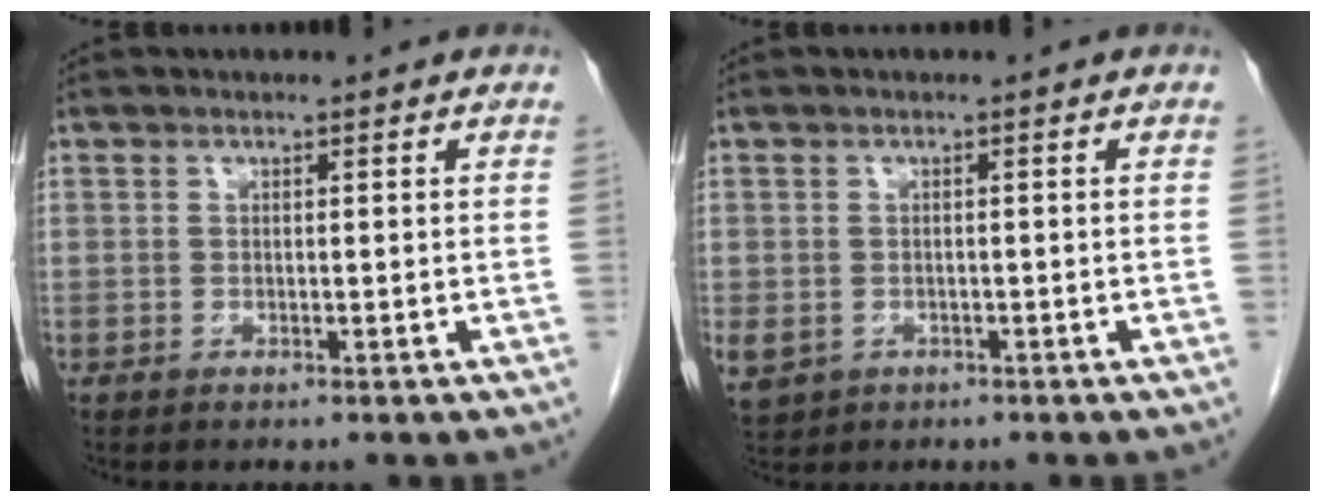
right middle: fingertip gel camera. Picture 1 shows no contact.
{"total": 6.4, "force": [-2.8, 5.3, 2.3], "torque": [-0.069, -0.006, -0.036]}